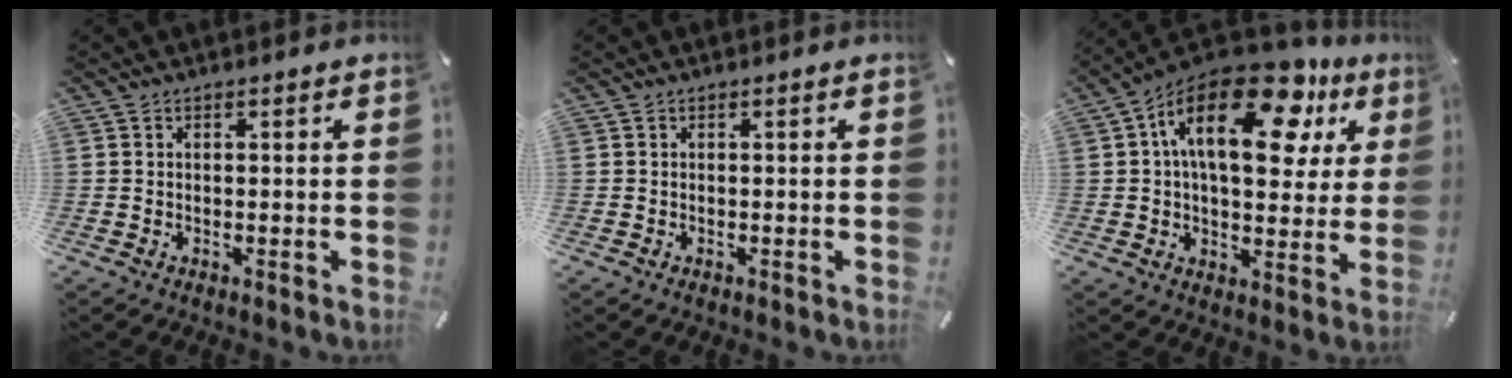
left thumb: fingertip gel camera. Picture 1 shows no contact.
{"total": 0.0}
{"total": 22.6, "force": [10.4, 11.2, 16.7], "torque": [-0.276, -0.050, 0.169]}